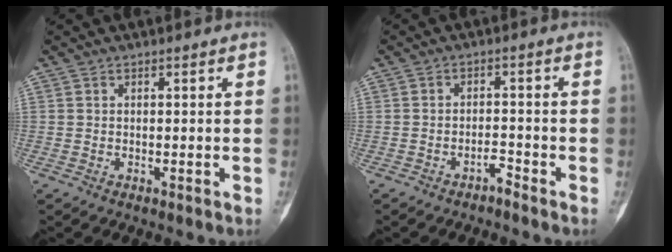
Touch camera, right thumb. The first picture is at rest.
{"total": 2.4, "force": [-2.1, 1.0, 0.6], "torque": [0.000, 0.019, -0.036]}